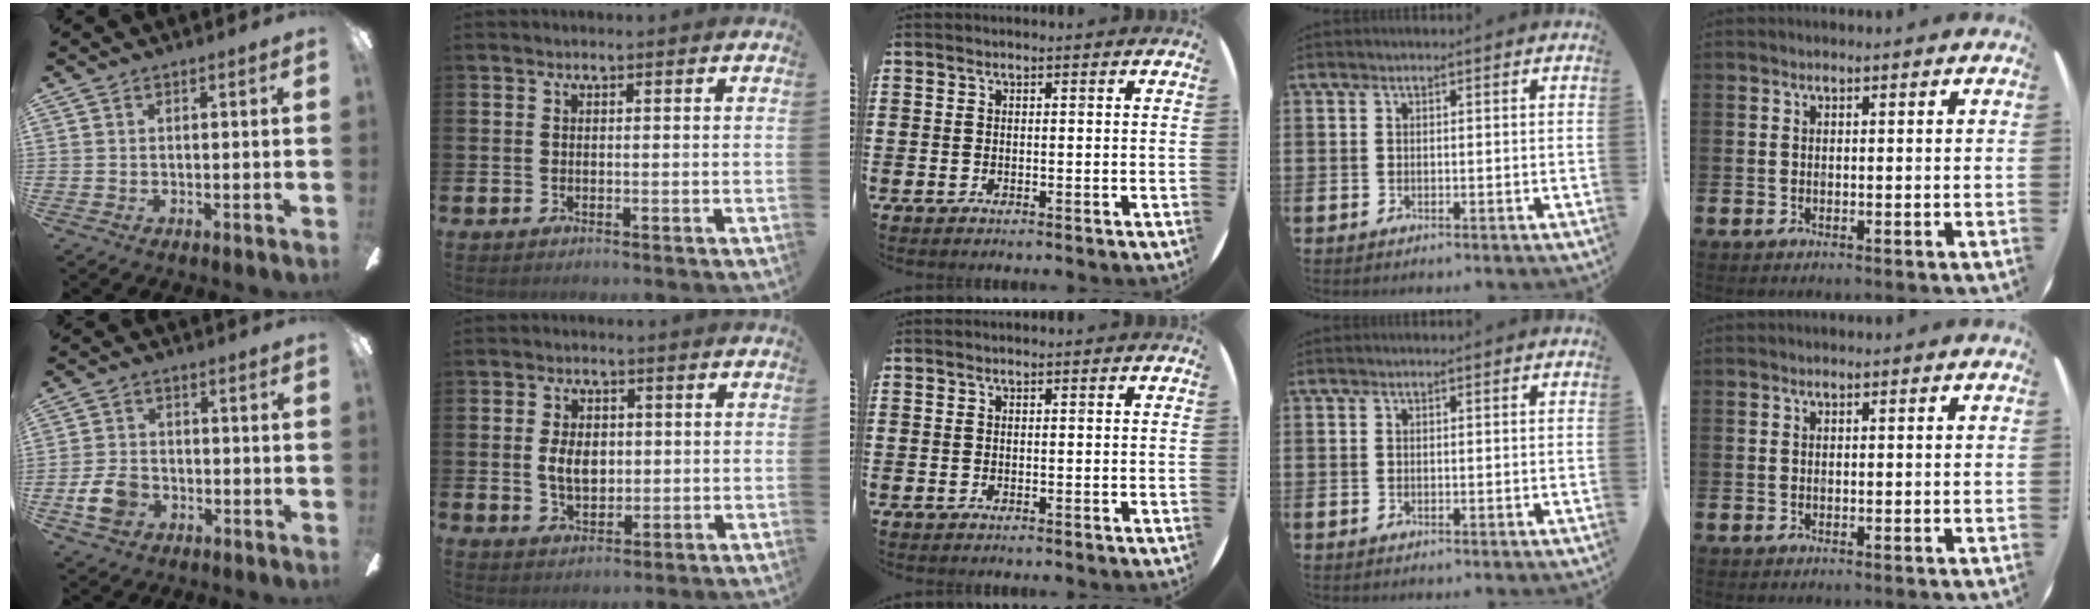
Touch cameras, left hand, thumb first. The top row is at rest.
{"thumb": {"total": 7.4, "force": [-2.8, 5.1, 4.5], "torque": [-0.102, 0.013, -0.052]}, "index": {"total": 4.7, "force": [0.4, 3.0, 3.5], "torque": [-0.059, 0.006, 0.003]}}